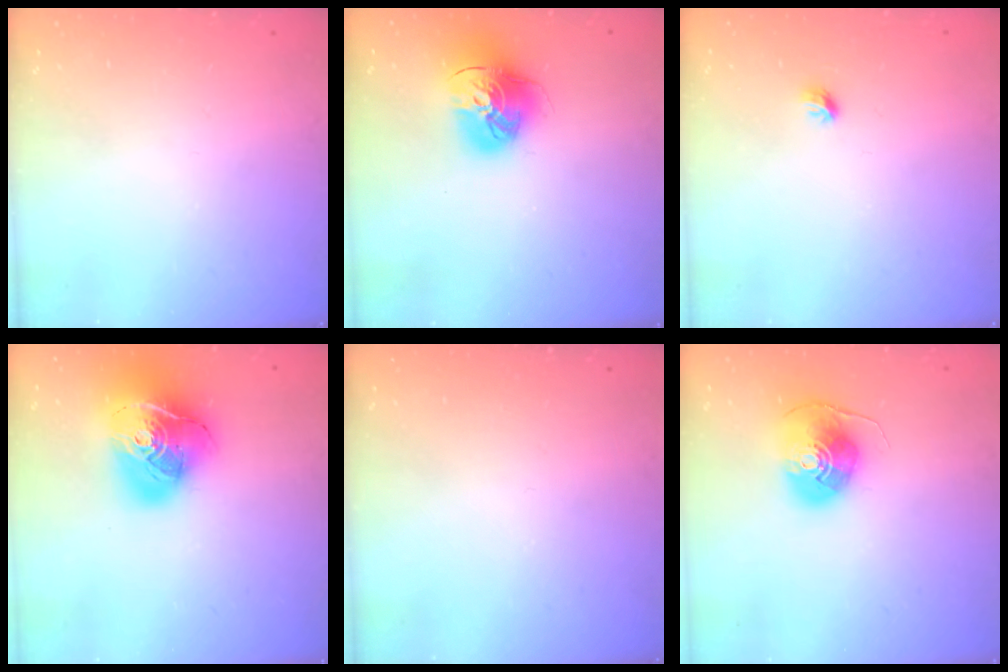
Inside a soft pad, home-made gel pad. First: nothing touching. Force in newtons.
{"total": 15.6, "press": 15.5, "slide": 1.7}
{"total": 4.2, "press": 4.1, "slide": 1.0}
{"total": 22.2, "press": 22.0, "slide": 2.8}
{"total": 0.0}
{"total": 9.8, "press": 9.7, "slide": 1.2}